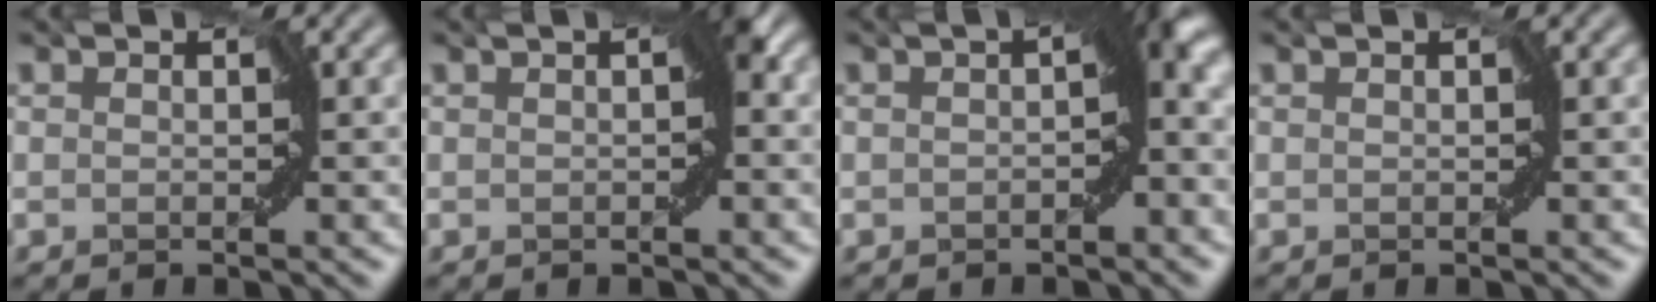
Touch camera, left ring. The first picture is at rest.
{"total": 2.0, "force": [0.0, 0.7, 1.9], "torque": [-0.030, 0.003, -0.007]}
{"total": 6.4, "force": [-0.9, 2.9, 5.6], "torque": [-0.069, 0.003, -0.023]}
{"total": 0.0}